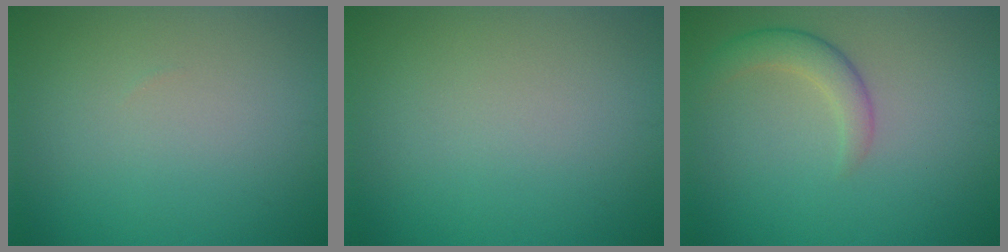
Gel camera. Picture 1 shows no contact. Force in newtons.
{"total": 0.0}
{"total": 2.6, "press": 2.6, "slide": 0.1}